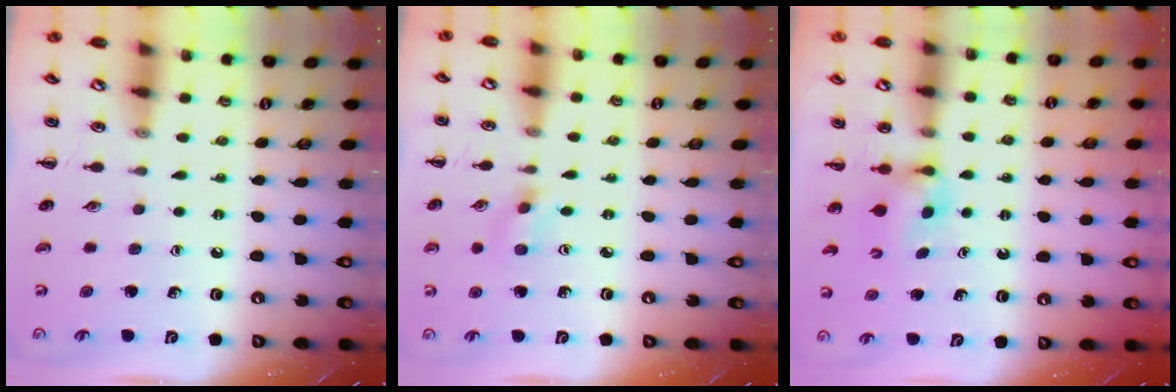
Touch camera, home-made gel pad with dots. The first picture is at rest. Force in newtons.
{"total": 1.4, "press": 1.3, "slide": 0.5}
{"total": 2.5, "press": 2.2, "slide": 1.2}